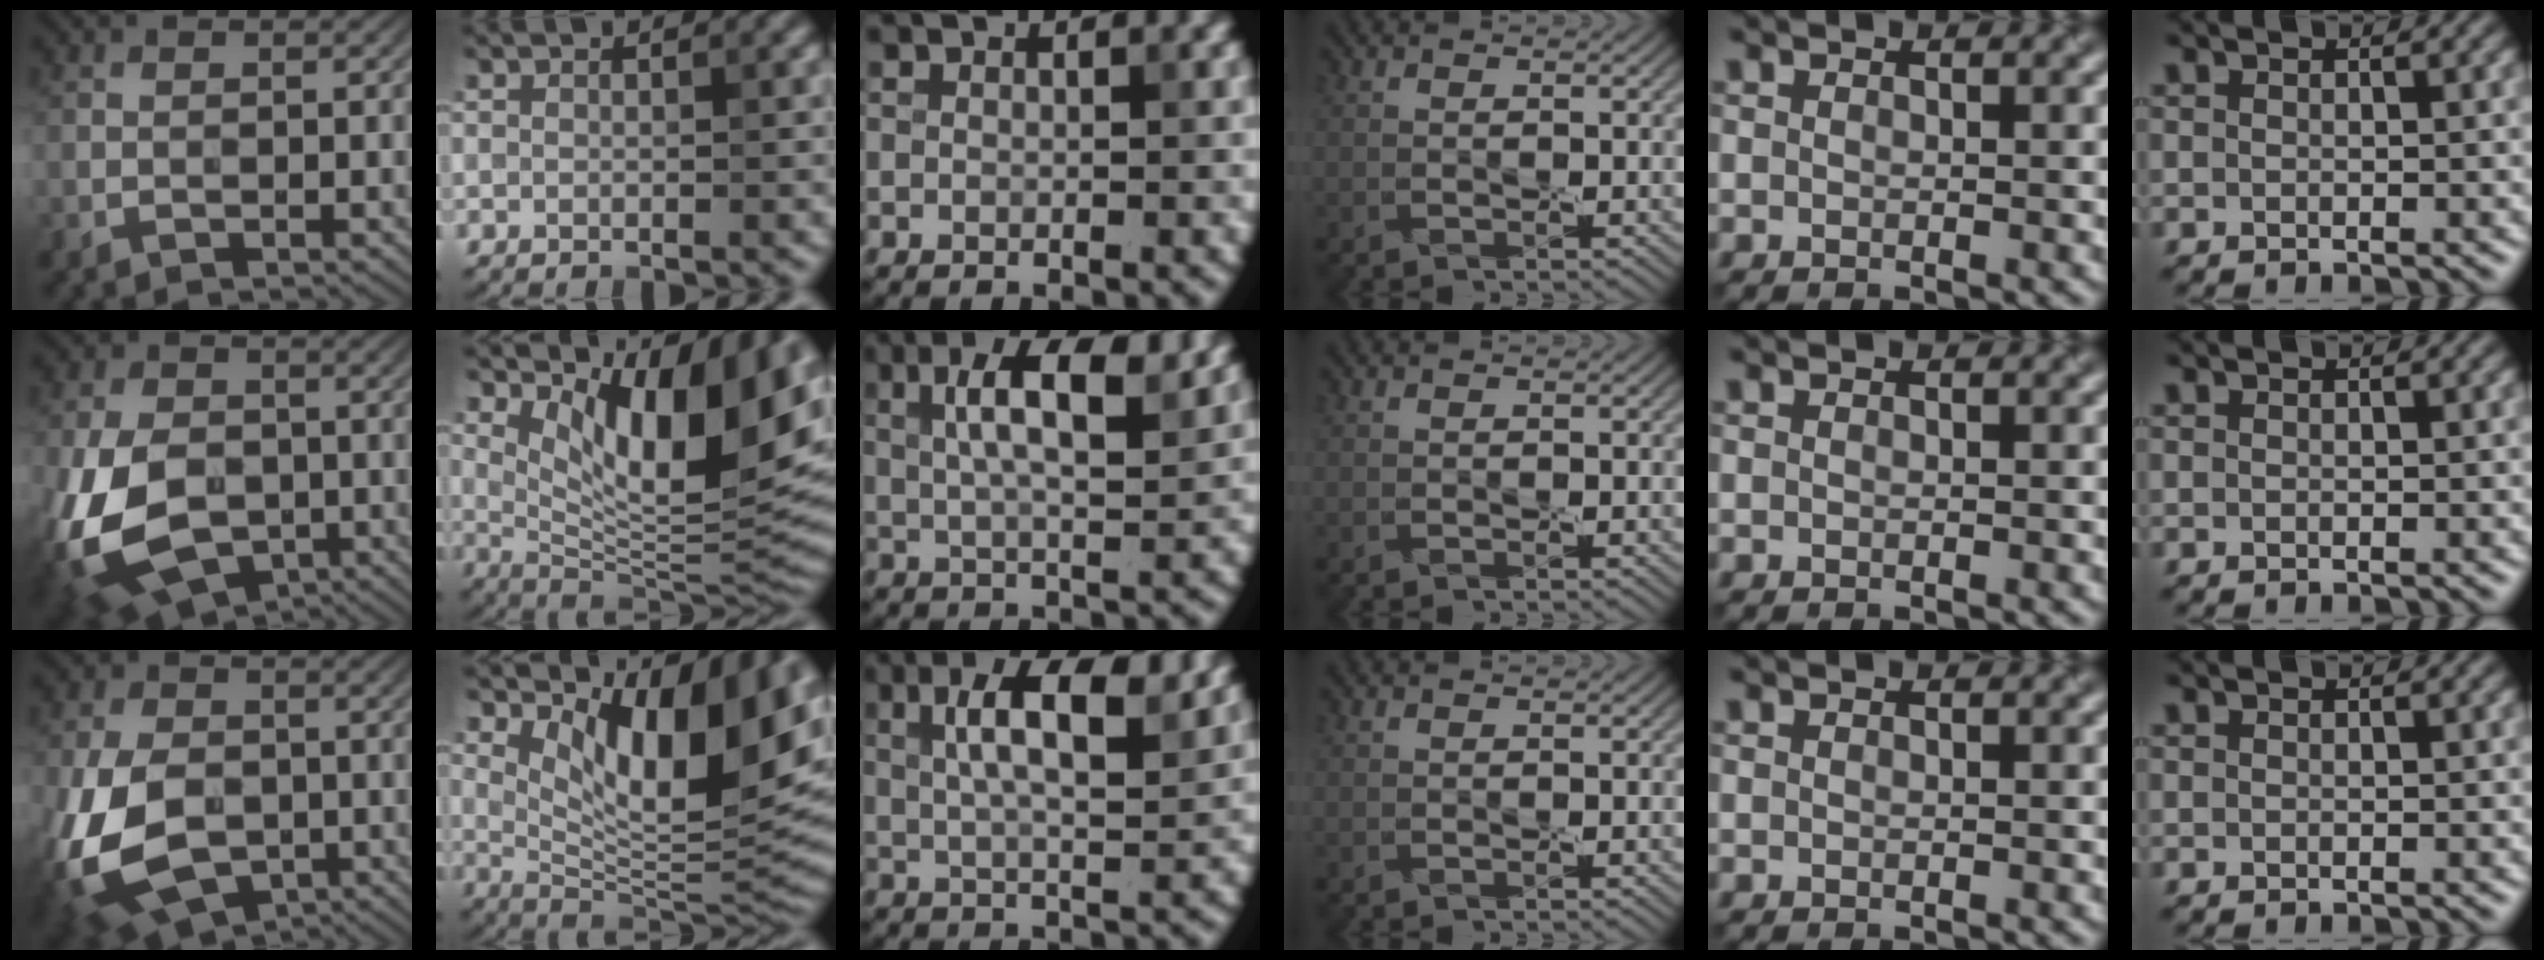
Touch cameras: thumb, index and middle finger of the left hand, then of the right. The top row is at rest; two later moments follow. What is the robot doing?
{"motion": "peel", "object": "sticky note"}